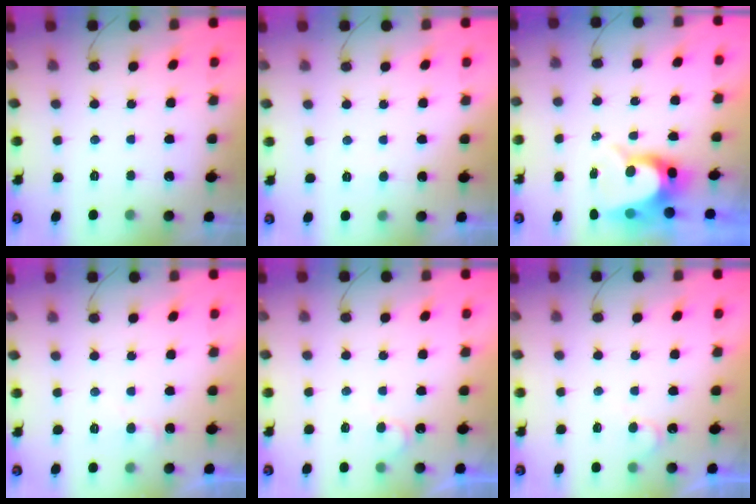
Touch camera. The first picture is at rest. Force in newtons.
{"total": 3.3, "press": 3.3, "slide": 0.3}
{"total": 7.9, "press": 7.8, "slide": 0.7}
{"total": 3.5, "press": 3.5, "slide": 0.3}
{"total": 4.4, "press": 4.4, "slide": 0.3}
{"total": 4.4, "press": 4.4, "slide": 0.3}